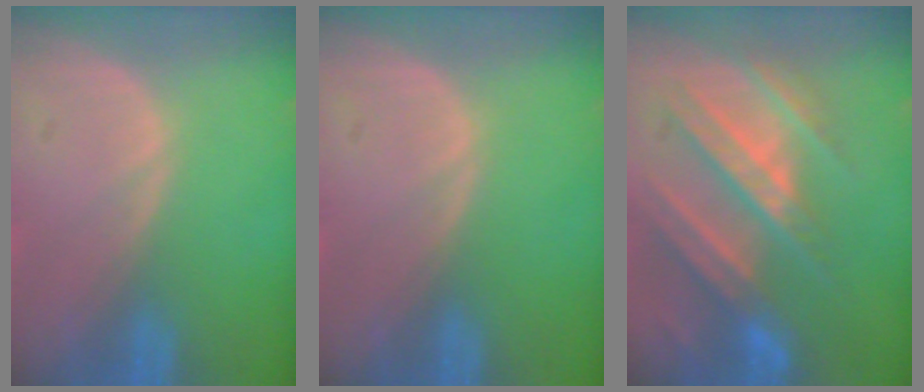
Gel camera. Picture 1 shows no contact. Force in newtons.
{"total": 0.0}
{"total": 9.3, "press": 9.2, "slide": 1.5}